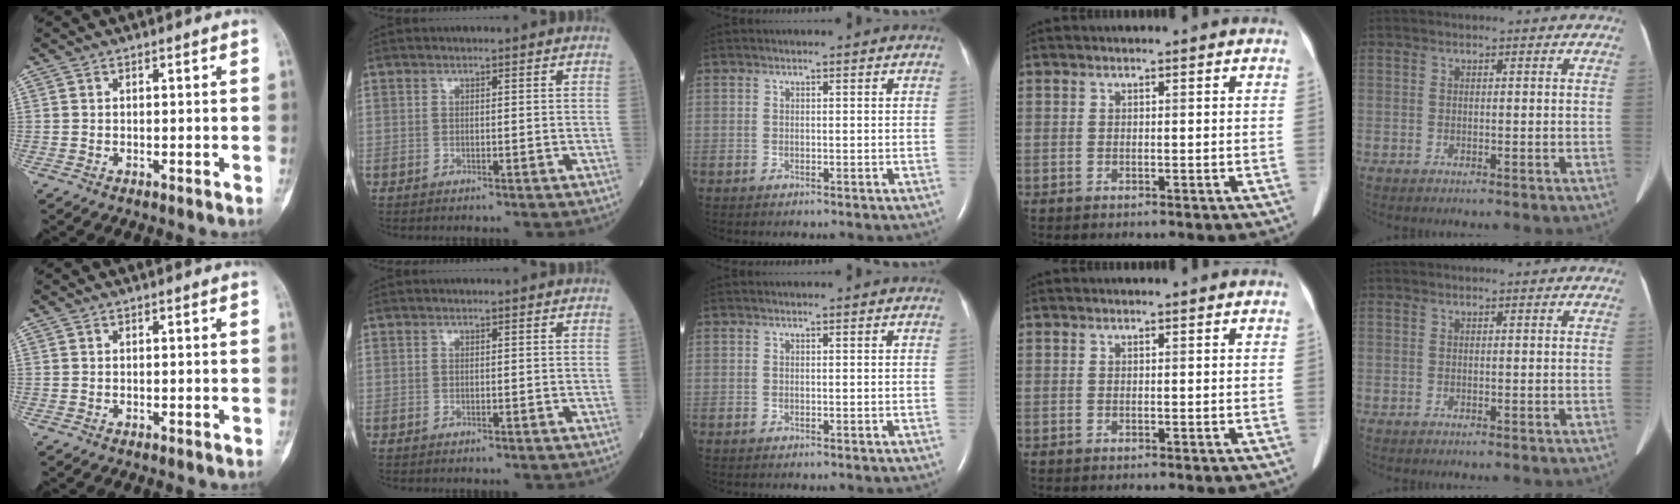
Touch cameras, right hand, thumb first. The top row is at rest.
{}